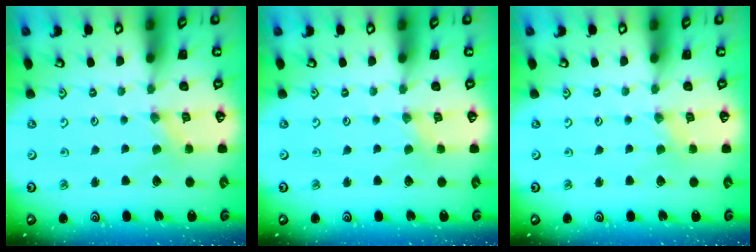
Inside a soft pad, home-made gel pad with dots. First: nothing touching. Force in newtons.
{"total": 0.0}
{"total": 0.0}